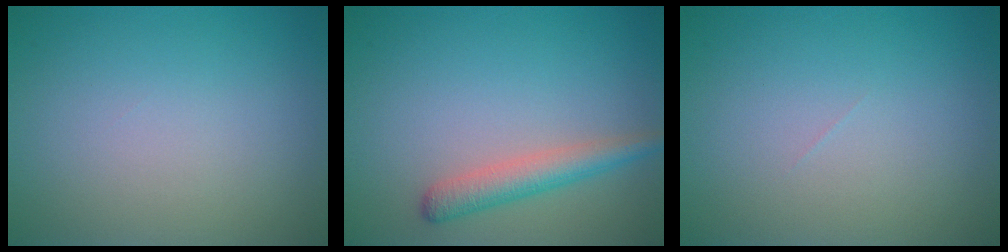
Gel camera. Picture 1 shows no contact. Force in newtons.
{"total": 2.8, "press": 2.8, "slide": 0.2}
{"total": 0.0}